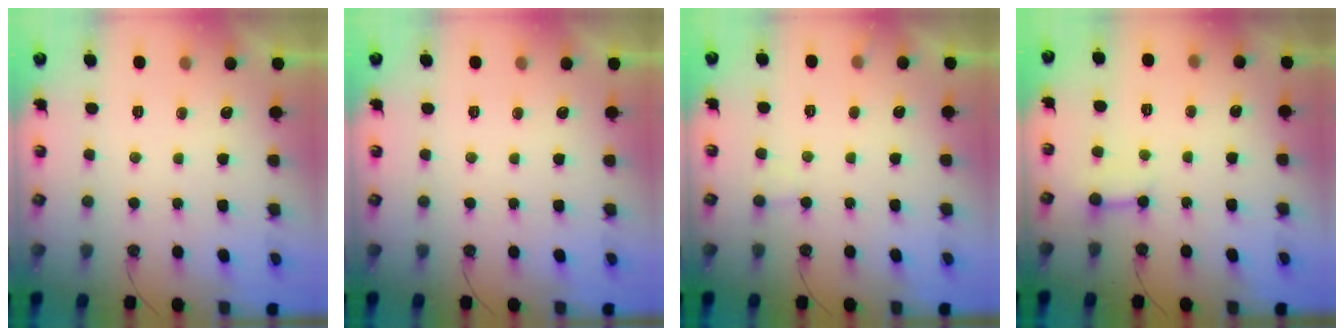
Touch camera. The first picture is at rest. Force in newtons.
{"total": 0.0}
{"total": 5.5, "press": 5.5, "slide": 0.7}
{"total": 2.8, "press": 2.8, "slide": 0.2}